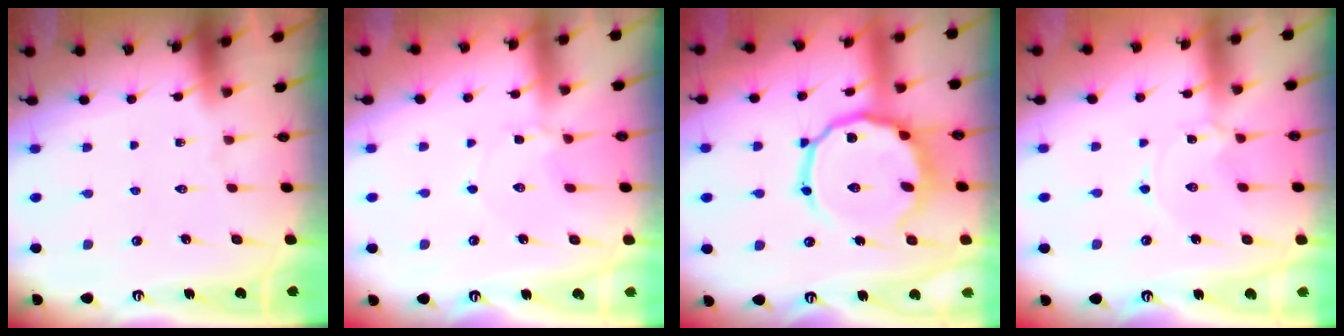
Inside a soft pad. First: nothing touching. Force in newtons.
{"total": 2.0, "press": 2.0, "slide": 0.3}
{"total": 14.6, "press": 14.5, "slide": 2.0}
{"total": 1.3, "press": 1.3, "slide": 0.2}